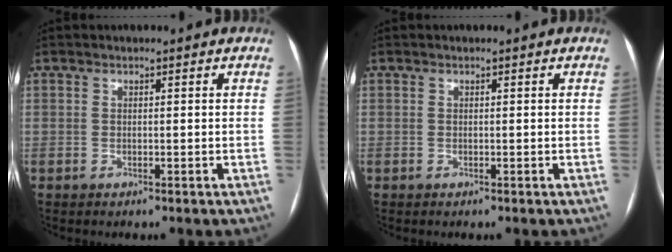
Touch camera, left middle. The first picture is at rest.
{"total": 0.0}